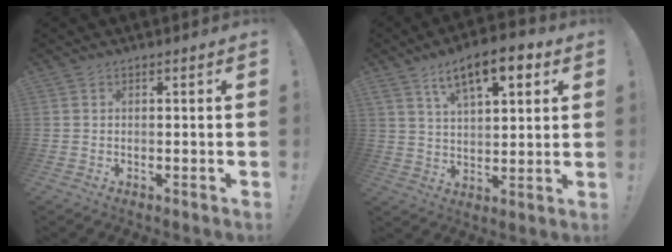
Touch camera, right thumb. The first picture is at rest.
{"total": 12.4, "force": [6.5, 5.0, 9.3], "torque": [-0.148, -0.015, 0.110]}